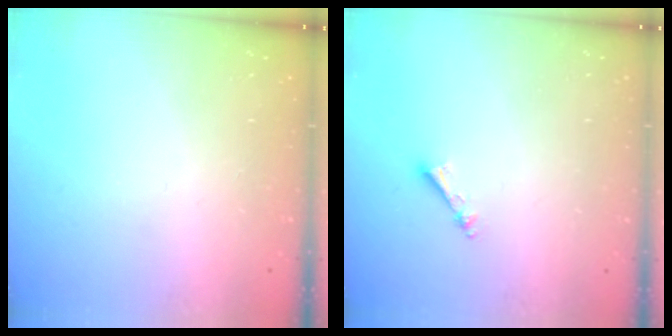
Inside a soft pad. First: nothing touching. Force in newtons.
{"total": 3.7, "press": 3.7, "slide": 0.3}